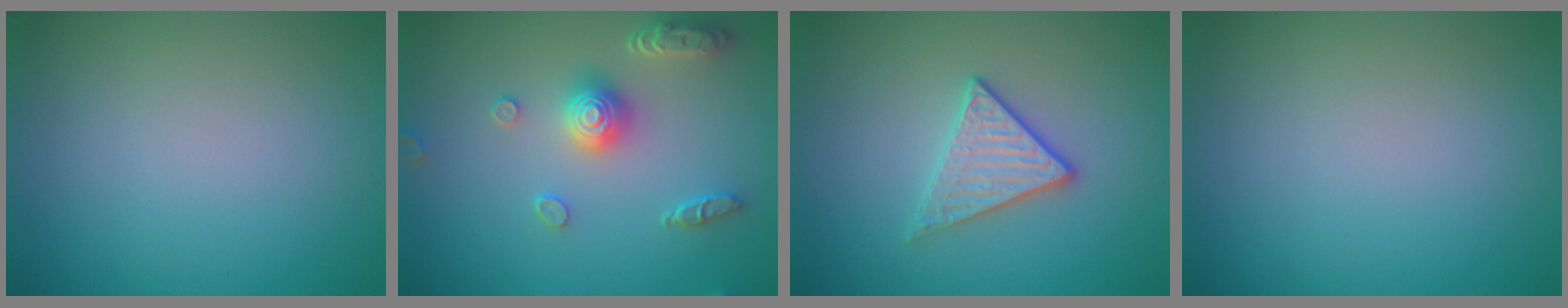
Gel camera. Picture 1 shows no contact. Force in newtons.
{"total": 4.1, "press": 3.7, "slide": 1.8}
{"total": 2.8, "press": 2.7, "slide": 0.8}
{"total": 0.0}